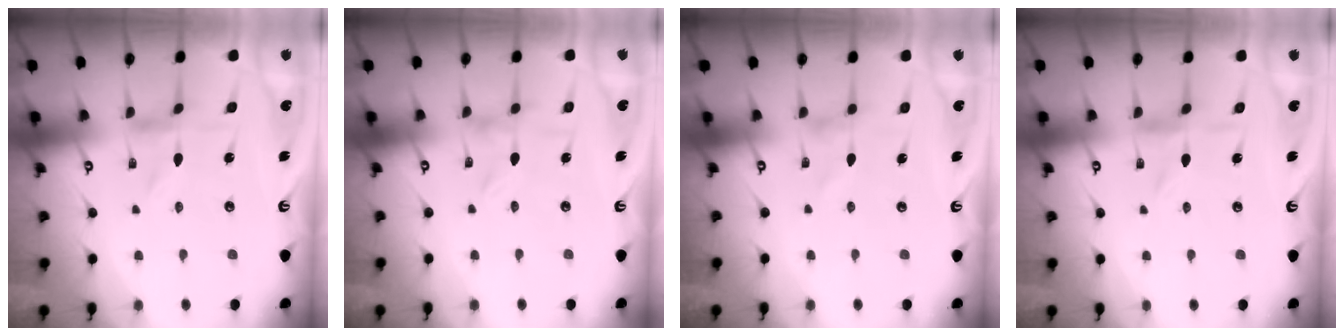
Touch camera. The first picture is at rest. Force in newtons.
{"total": 0.0}
{"total": 0.0}
{"total": 0.8, "press": 0.8, "slide": 0.2}